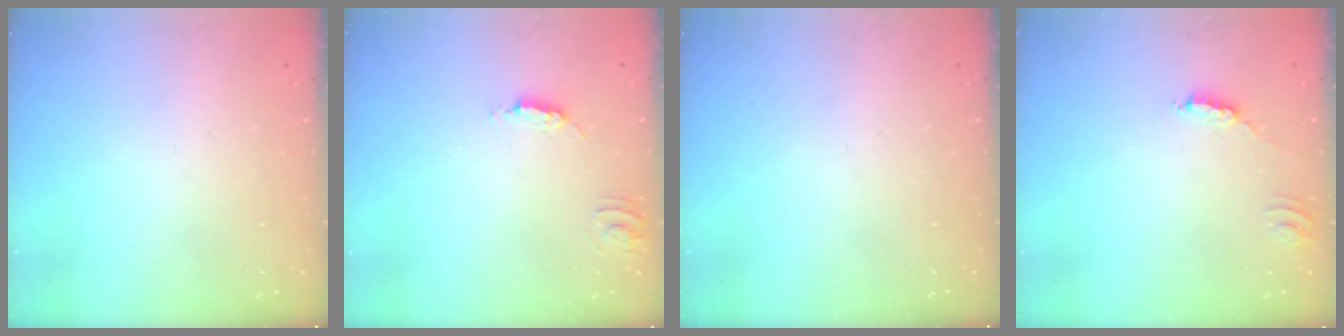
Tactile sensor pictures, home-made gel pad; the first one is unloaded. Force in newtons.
{"total": 2.5, "press": 2.5, "slide": 0.1}
{"total": 0.0}
{"total": 2.7, "press": 2.7, "slide": 0.2}